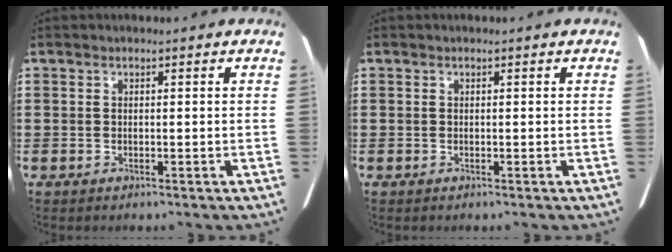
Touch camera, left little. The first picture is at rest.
{"total": 0.0}